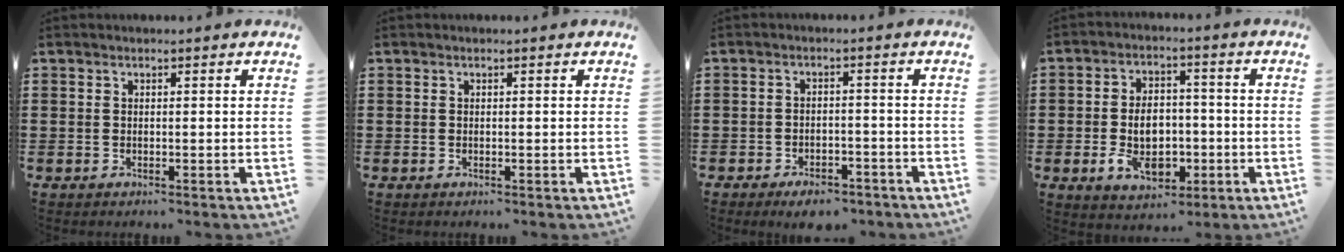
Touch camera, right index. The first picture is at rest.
{"total": 0.0}
{"total": 3.3, "force": [-3.1, 0.7, 0.9], "torque": [-0.017, 0.004, -0.060]}
{"total": 8.0, "force": [-1.9, 5.3, 5.7], "torque": [-0.092, -0.001, -0.037]}